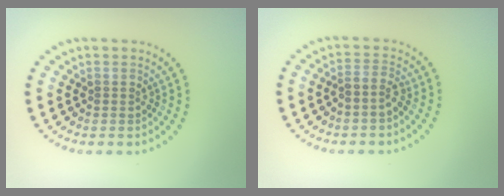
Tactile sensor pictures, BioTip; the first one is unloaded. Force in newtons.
{"total": 1.7, "press": 1.3, "slide": 1.0}